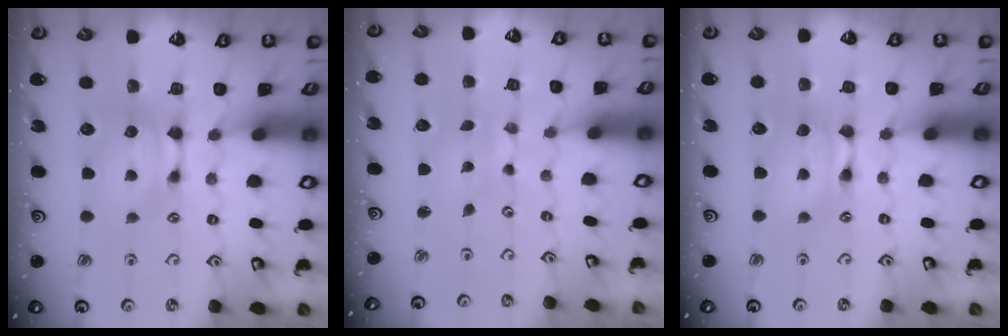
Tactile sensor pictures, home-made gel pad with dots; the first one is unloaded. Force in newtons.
{"total": 5.9, "press": 5.9, "slide": 0.5}
{"total": 1.8, "press": 1.7, "slide": 0.1}